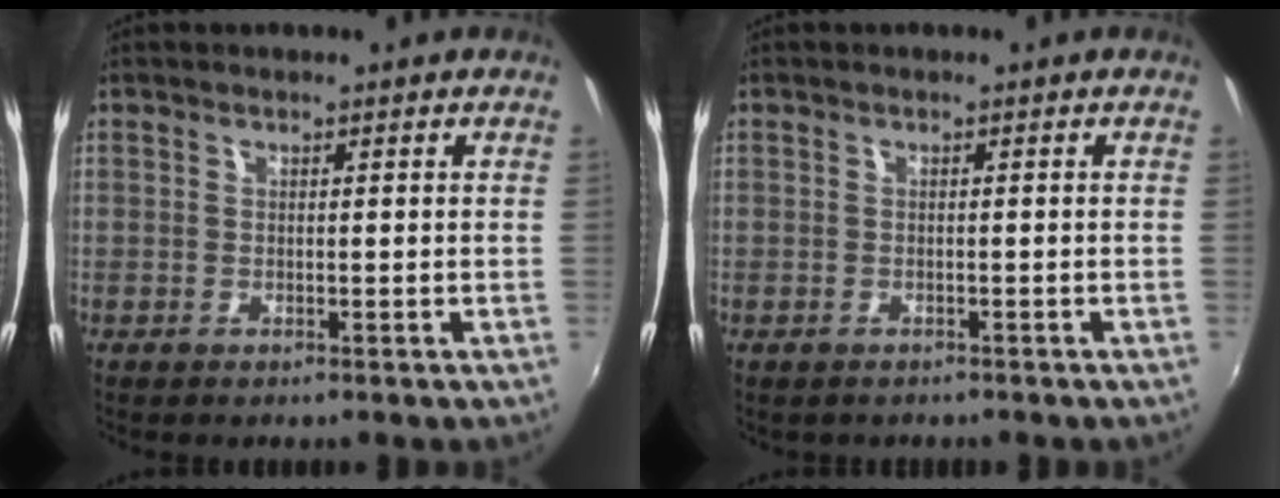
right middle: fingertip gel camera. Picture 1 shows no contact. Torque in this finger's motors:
{"motor_torque": [-0.21, -0.84, 0.06, 0.06]}